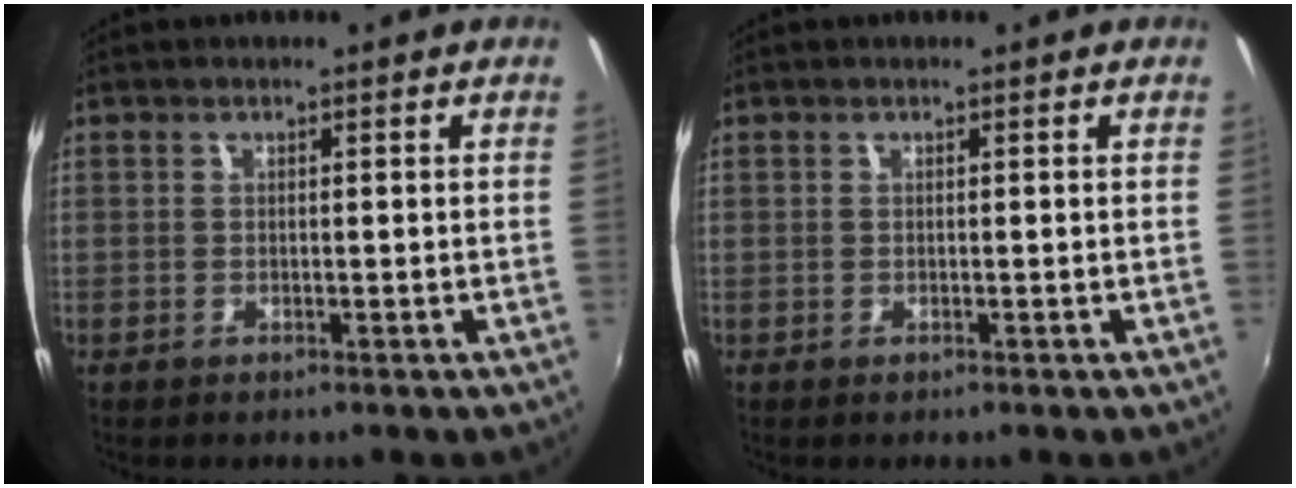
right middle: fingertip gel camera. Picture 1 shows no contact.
{"total": 0.0}